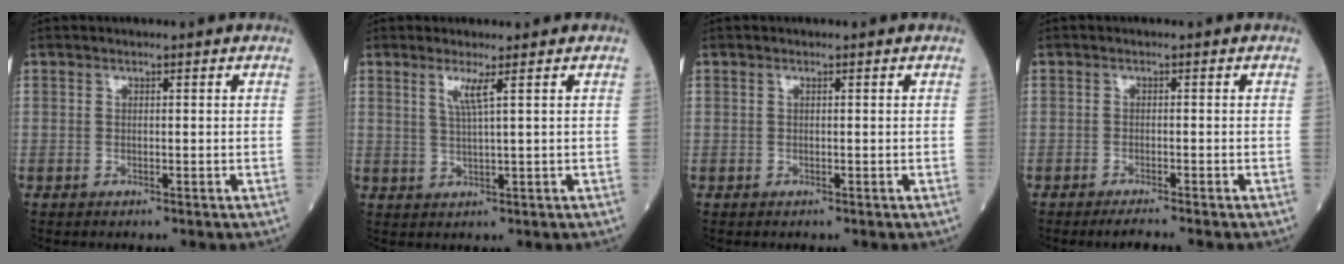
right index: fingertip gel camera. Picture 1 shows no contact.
{"total": 2.8, "force": [1.3, -0.6, 2.4], "torque": [-0.051, -0.006, 0.028]}
{"total": 0.0}
{"total": 2.0, "force": [-1.6, -0.3, 1.1], "torque": [-0.021, -0.003, -0.030]}